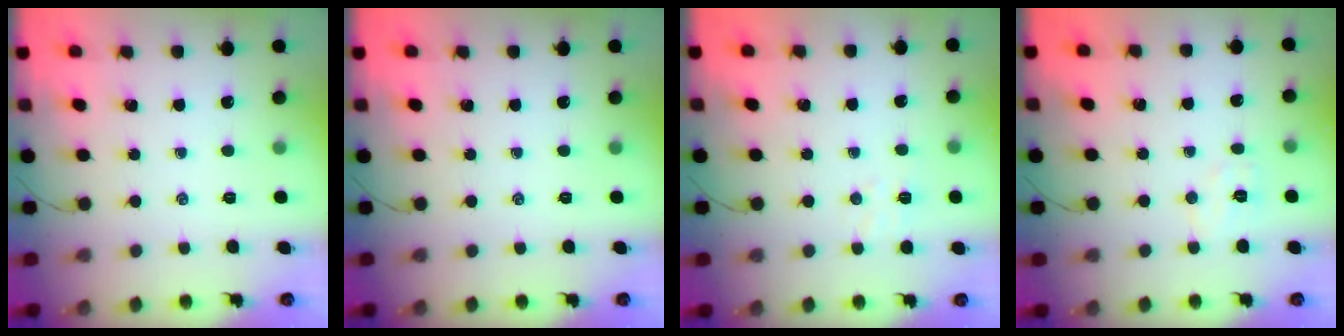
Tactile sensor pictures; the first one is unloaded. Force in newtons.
{"total": 0.0}
{"total": 3.8, "press": 3.6, "slide": 1.1}
{"total": 4.9, "press": 4.8, "slide": 1.1}